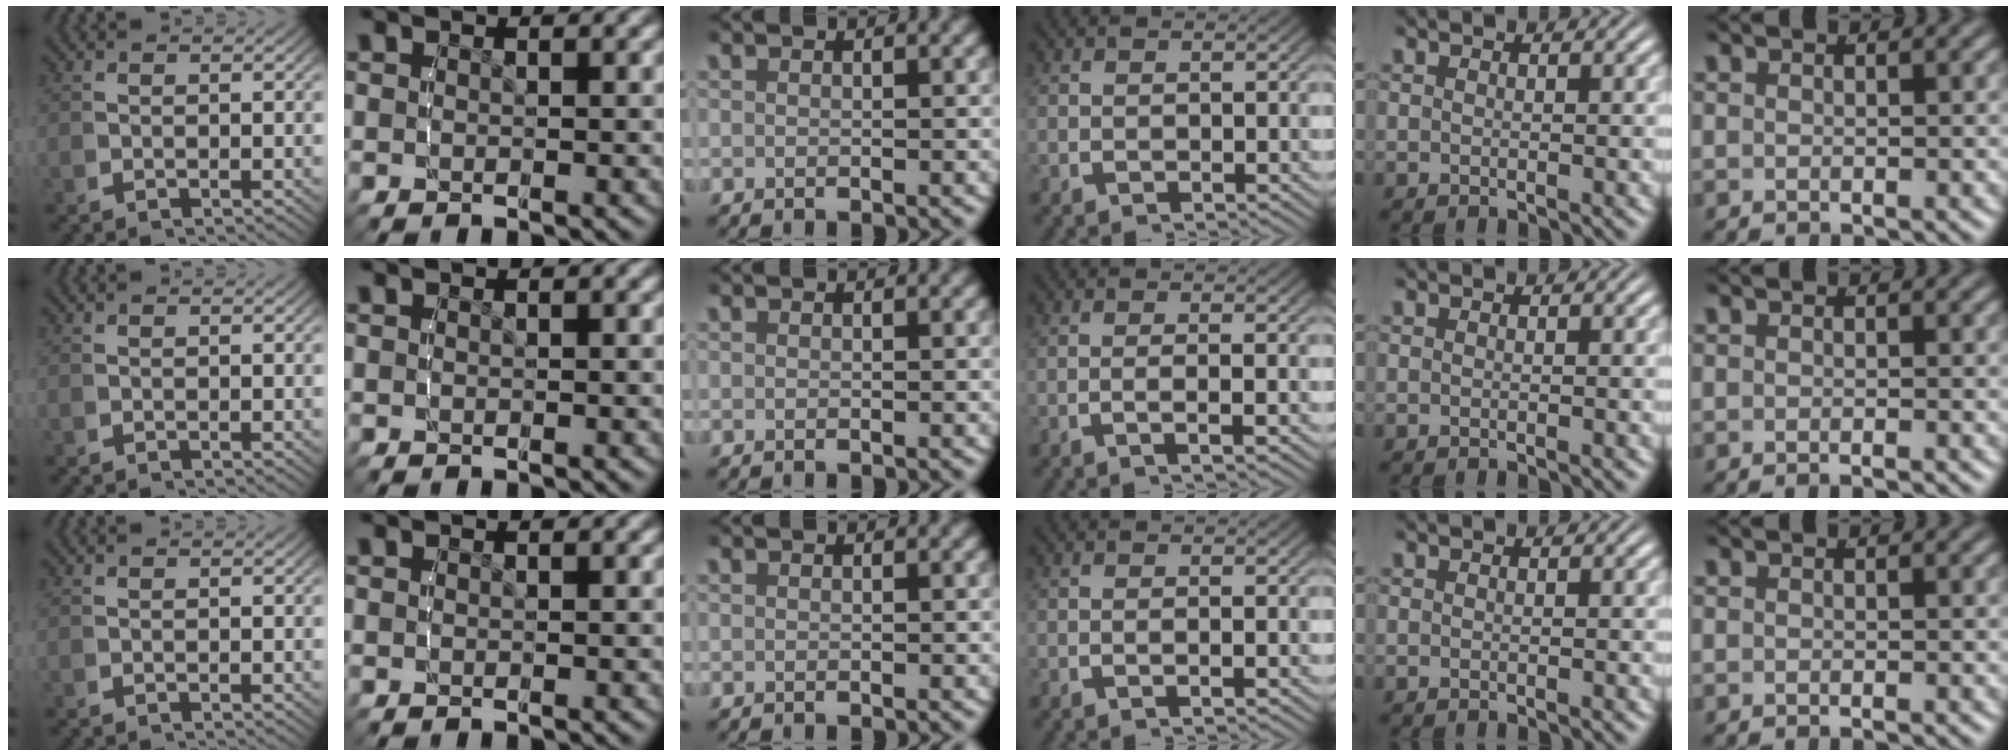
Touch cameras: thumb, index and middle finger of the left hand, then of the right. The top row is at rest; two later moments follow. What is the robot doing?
{"motion": "lift_and_place", "object": "glue stick"}